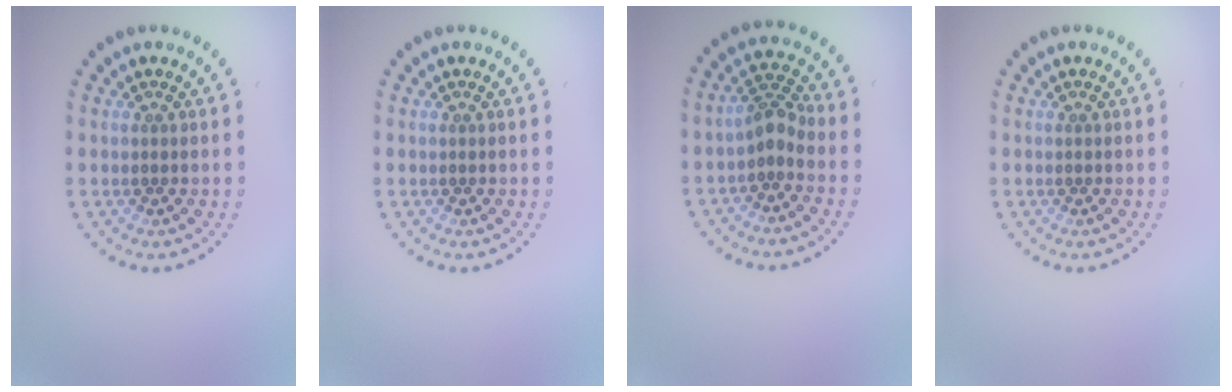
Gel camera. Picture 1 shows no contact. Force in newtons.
{"total": 0.0}
{"total": 2.3, "press": 2.0, "slide": 1.2}
{"total": 0.0}